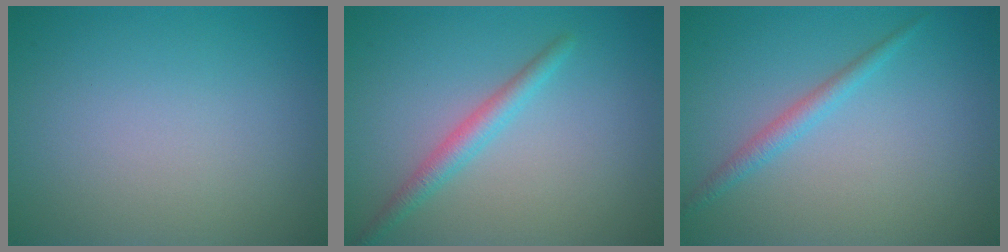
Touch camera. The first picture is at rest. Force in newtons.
{"total": 2.2, "press": 2.2, "slide": 0.1}
{"total": 1.6, "press": 1.6, "slide": 0.1}